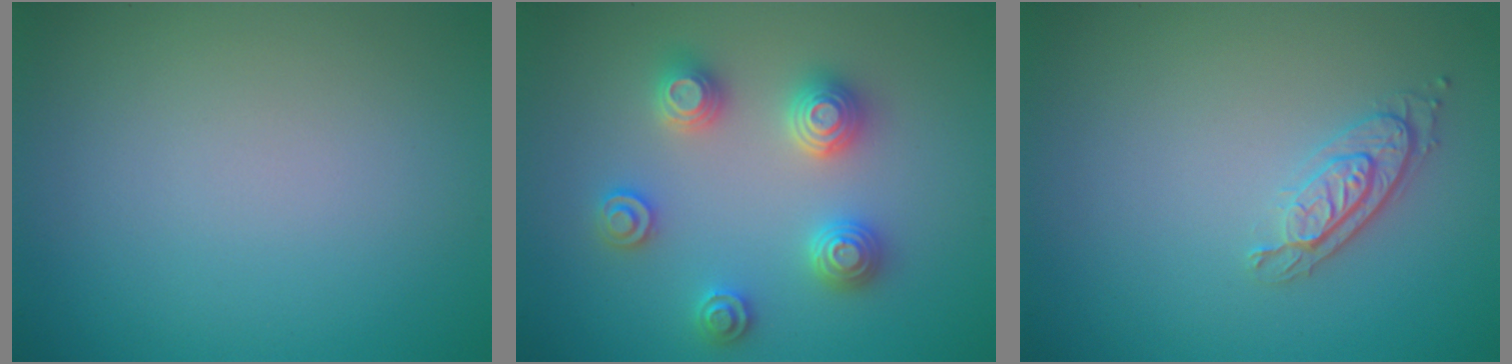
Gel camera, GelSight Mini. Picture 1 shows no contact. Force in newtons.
{"total": 4.4, "press": 4.4, "slide": 0.6}
{"total": 2.1, "press": 1.8, "slide": 1.1}